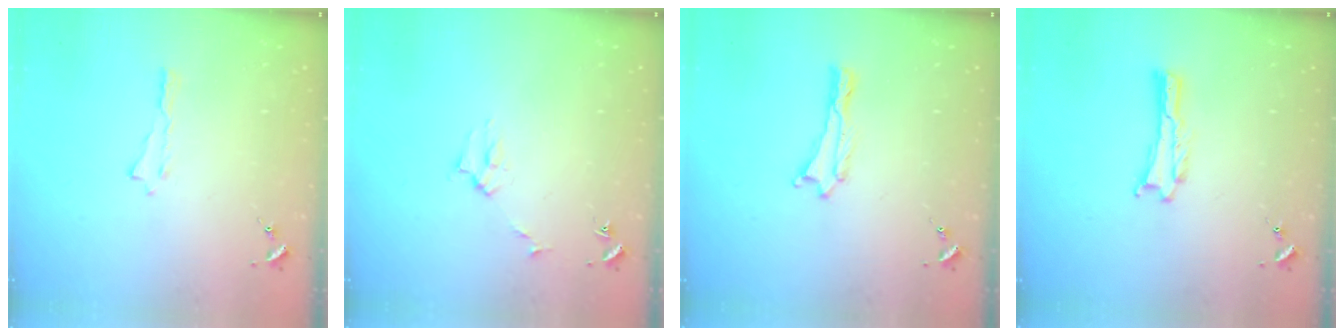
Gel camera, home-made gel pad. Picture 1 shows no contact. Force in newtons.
{"total": 2.7, "press": 2.7, "slide": 0.3}
{"total": 0.0}
{"total": 0.0}